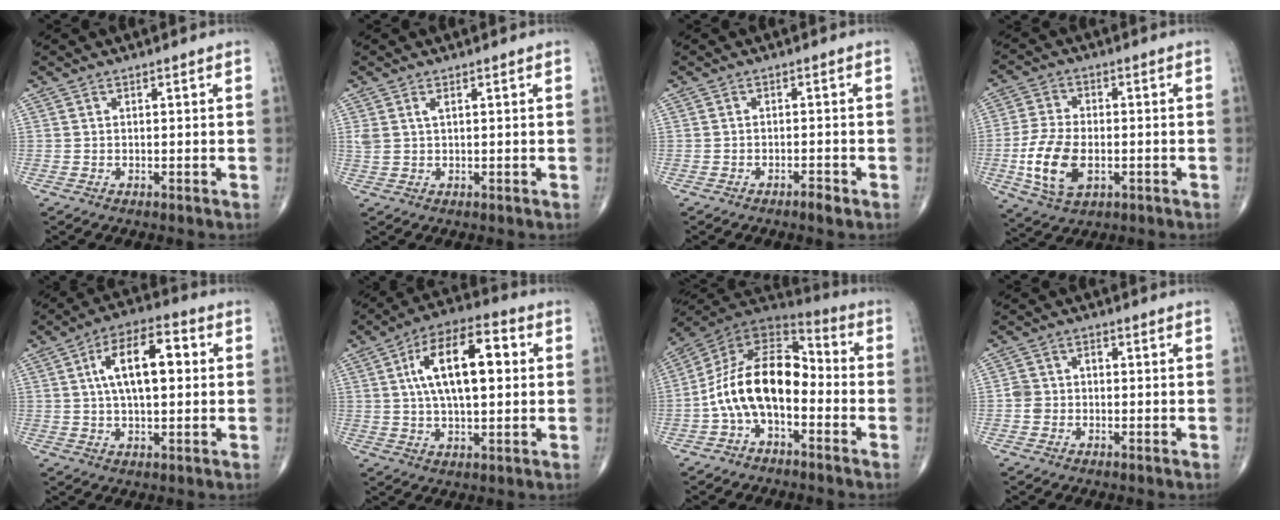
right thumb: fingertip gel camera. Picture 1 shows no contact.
{"total": 2.1, "force": [0.9, 0.9, 1.7], "torque": [-0.043, 0.008, 0.024]}
{"total": 1.7, "force": [-1.3, 0.3, 1.0], "torque": [-0.018, 0.005, -0.025]}
{"total": 11.3, "force": [-2.7, 6.4, 8.9], "torque": [-0.178, 0.000, -0.046]}
{"total": 13.1, "force": [2.3, 6.1, 11.3], "torque": [-0.181, 0.019, 0.032]}
{"total": 16.2, "force": [3.0, 7.3, 14.1], "torque": [-0.230, 0.019, 0.044]}
{"total": 15.9, "force": [-3.3, 9.0, 12.7], "torque": [-0.211, 0.066, -0.071]}
{"total": 3.2, "force": [-0.6, 2.8, 1.3], "torque": [-0.016, 0.017, -0.015]}